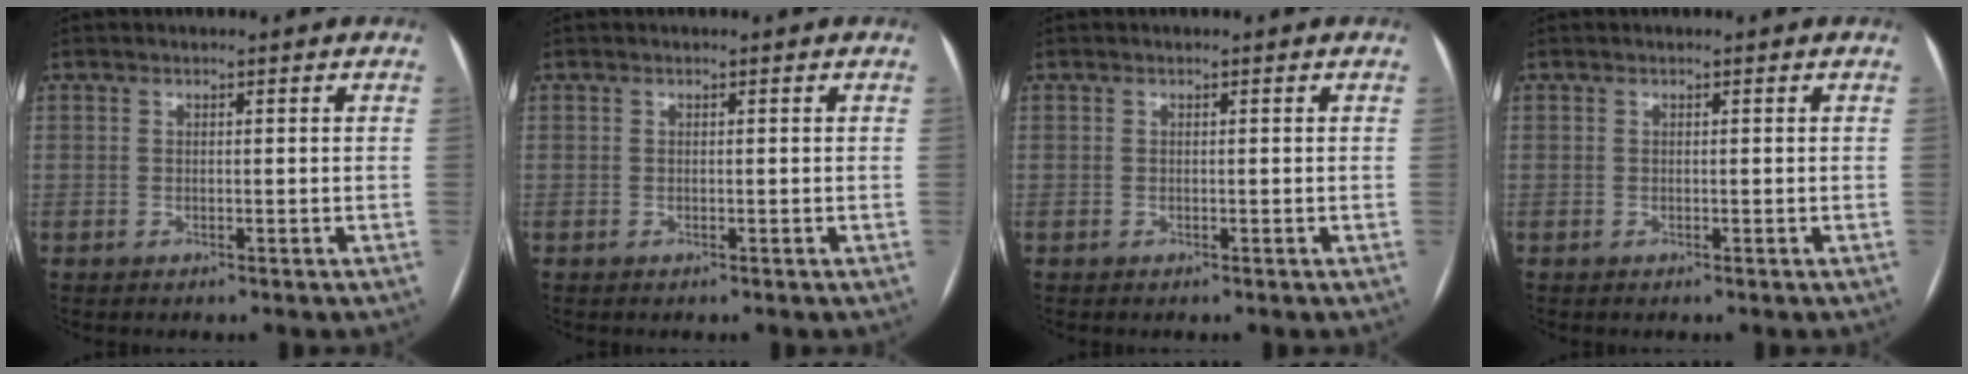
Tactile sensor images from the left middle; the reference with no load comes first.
{"total": 0.0}
{"total": 0.0}
{"total": 0.0}